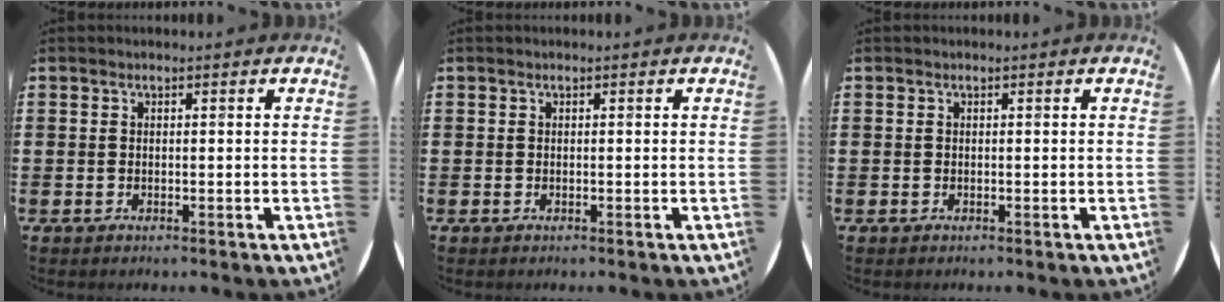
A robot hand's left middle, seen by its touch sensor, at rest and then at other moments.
{"total": 0.0}
{"total": 0.0}